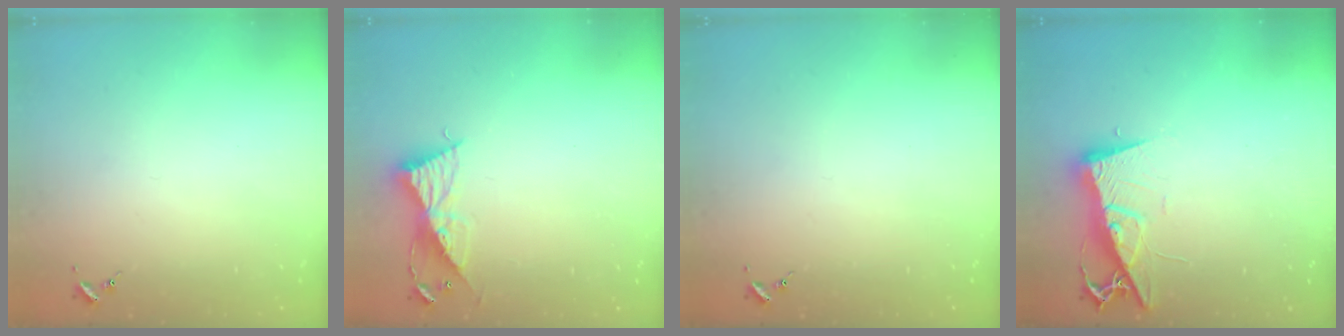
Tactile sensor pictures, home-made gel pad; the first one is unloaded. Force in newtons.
{"total": 9.3, "press": 9.3, "slide": 0.7}
{"total": 0.0}
{"total": 11.3, "press": 11.2, "slide": 1.1}